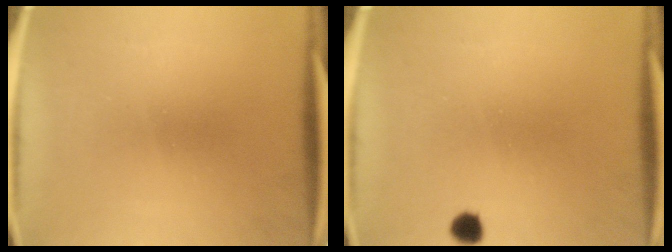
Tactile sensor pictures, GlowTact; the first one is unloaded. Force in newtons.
{"total": 2.1}